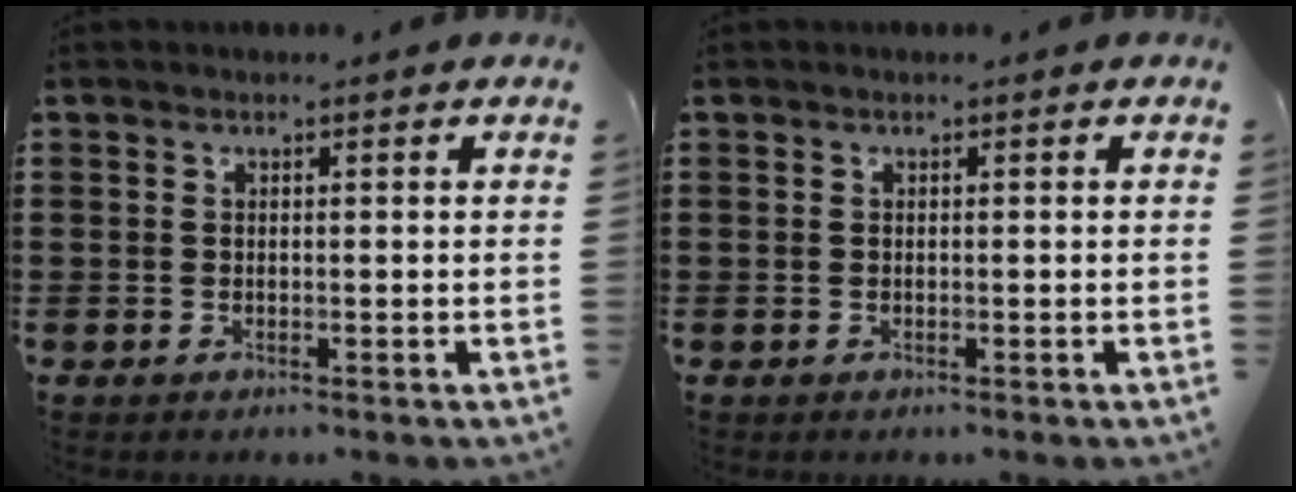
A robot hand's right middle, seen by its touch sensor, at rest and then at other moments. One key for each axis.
{"total": 0.0}